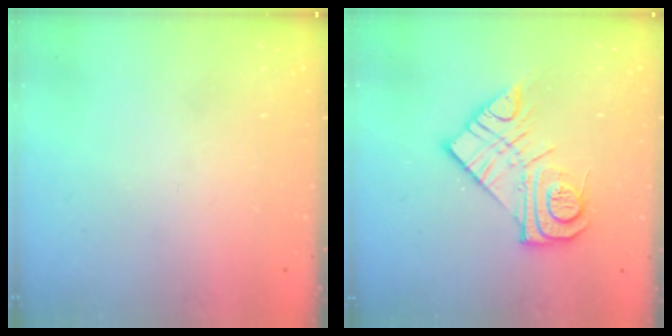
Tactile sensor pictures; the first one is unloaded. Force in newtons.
{"total": 14.1, "press": 14.1, "slide": 1.0}